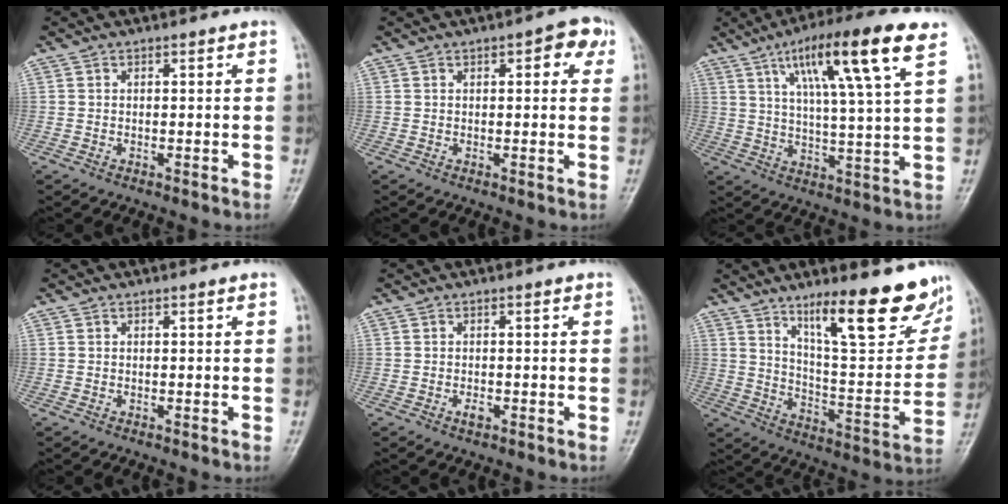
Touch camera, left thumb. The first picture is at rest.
{"total": 5.1, "force": [2.1, 2.1, 4.2], "torque": [-0.031, 0.000, 0.017]}
{"total": 16.7, "force": [8.2, 2.1, 14.3], "torque": [-0.235, -0.019, 0.134]}
{"total": 0.0}
{"total": 1.3, "force": [-0.5, 0.7, 0.9], "torque": [-0.014, 0.000, -0.010]}
{"total": 20.6, "force": [13.3, 5.2, 14.9], "torque": [-0.172, -0.076, 0.210]}